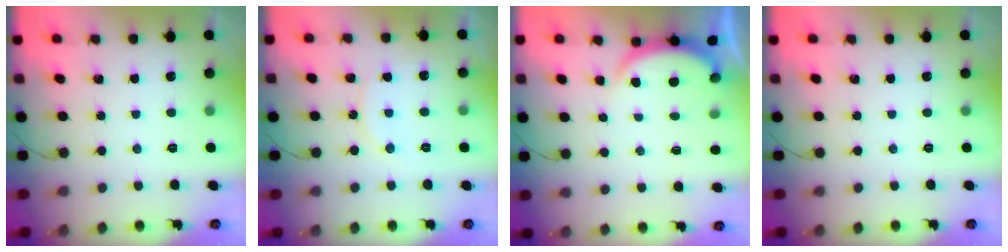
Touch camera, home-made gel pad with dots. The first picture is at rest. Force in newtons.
{"total": 7.0, "press": 7.0, "slide": 0.2}
{"total": 2.8, "press": 2.8, "slide": 0.6}
{"total": 0.0}